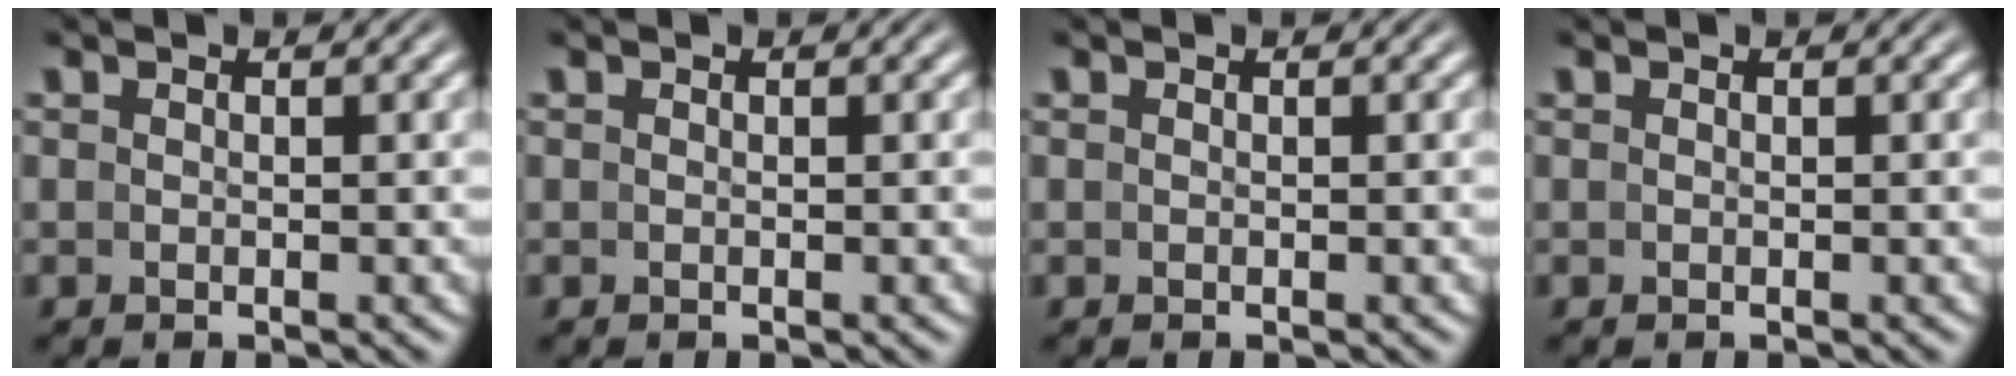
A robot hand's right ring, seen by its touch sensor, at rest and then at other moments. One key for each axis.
{"total": 0.0}
{"total": 0.0}
{"total": 0.0}